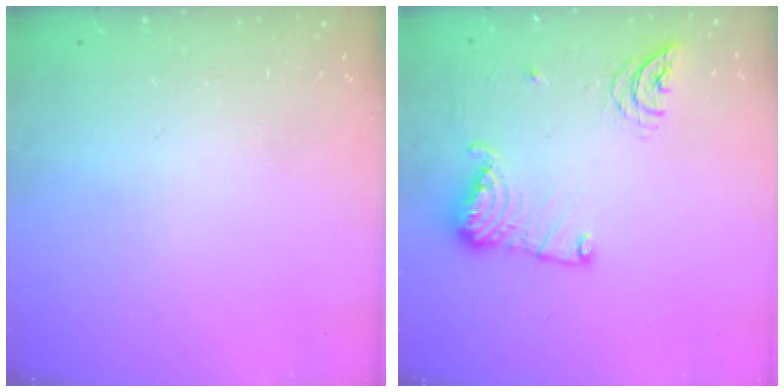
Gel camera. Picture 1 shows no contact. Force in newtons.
{"total": 12.2, "press": 12.1, "slide": 1.2}